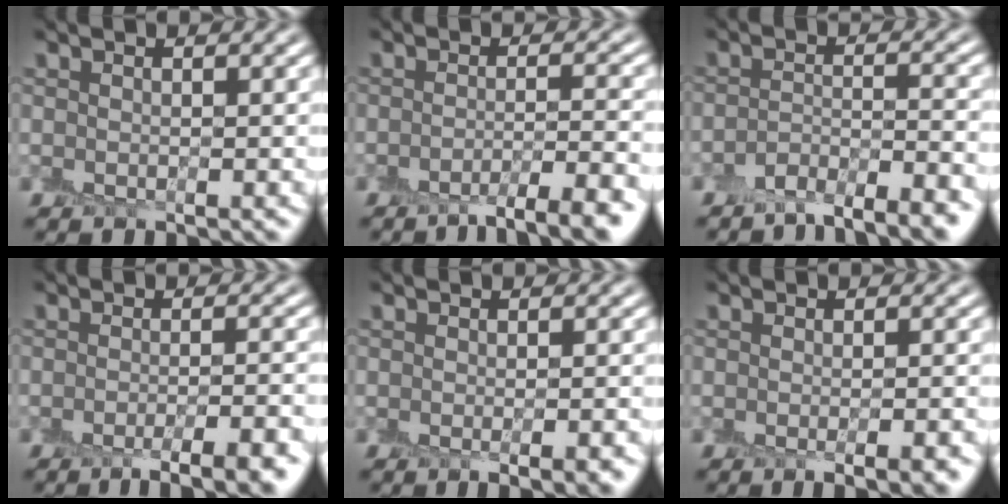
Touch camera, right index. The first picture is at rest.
{"total": 5.3, "force": [-3.9, 0.8, 3.5], "torque": [-0.045, 0.003, -0.062]}
{"total": 5.1, "force": [-4.3, 0.9, 2.5], "torque": [-0.043, -0.002, -0.072]}
{"total": 6.1, "force": [-3.9, 1.4, 4.4], "torque": [-0.052, -0.005, -0.052]}
{"total": 3.2, "force": [-1.8, 0.8, 2.6], "torque": [-0.028, -0.009, -0.015]}
{"total": 3.8, "force": [-2.0, 1.0, 3.0], "torque": [-0.028, -0.005, -0.018]}